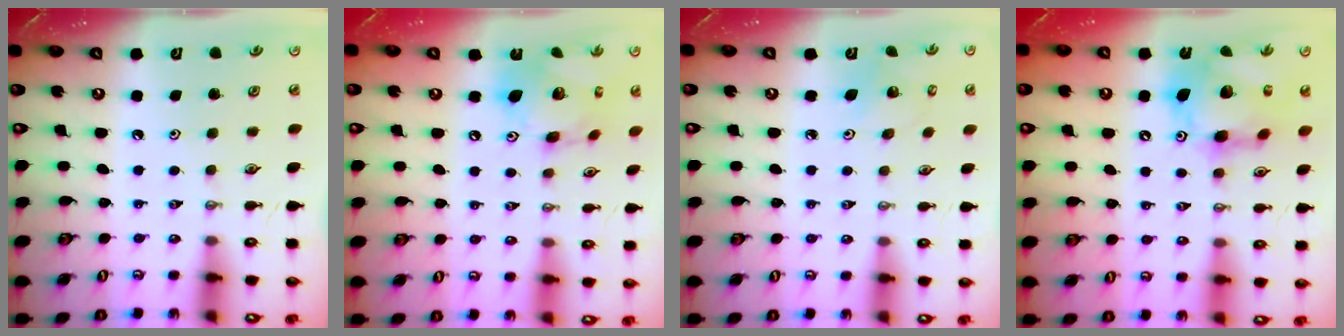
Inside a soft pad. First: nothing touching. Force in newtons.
{"total": 16.5, "press": 16.4, "slide": 1.7}
{"total": 3.5, "press": 3.5, "slide": 0.3}
{"total": 16.7, "press": 16.6, "slide": 1.8}